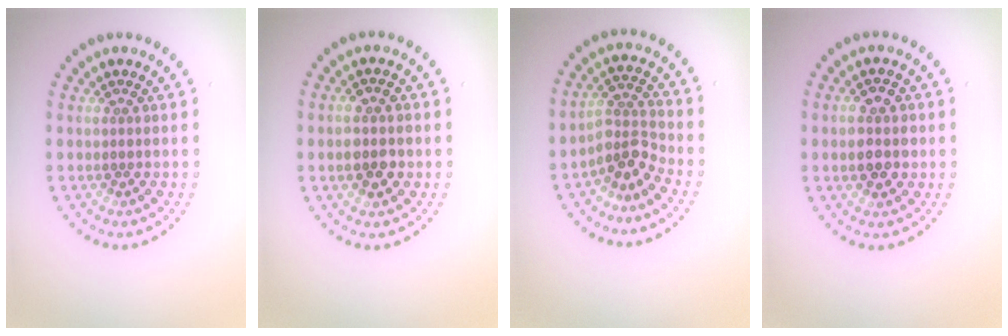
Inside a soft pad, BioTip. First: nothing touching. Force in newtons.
{"total": 2.7, "press": 2.7, "slide": 0.2}
{"total": 3.3, "press": 2.3, "slide": 2.3}
{"total": 3.8, "press": 3.8, "slide": 0.1}